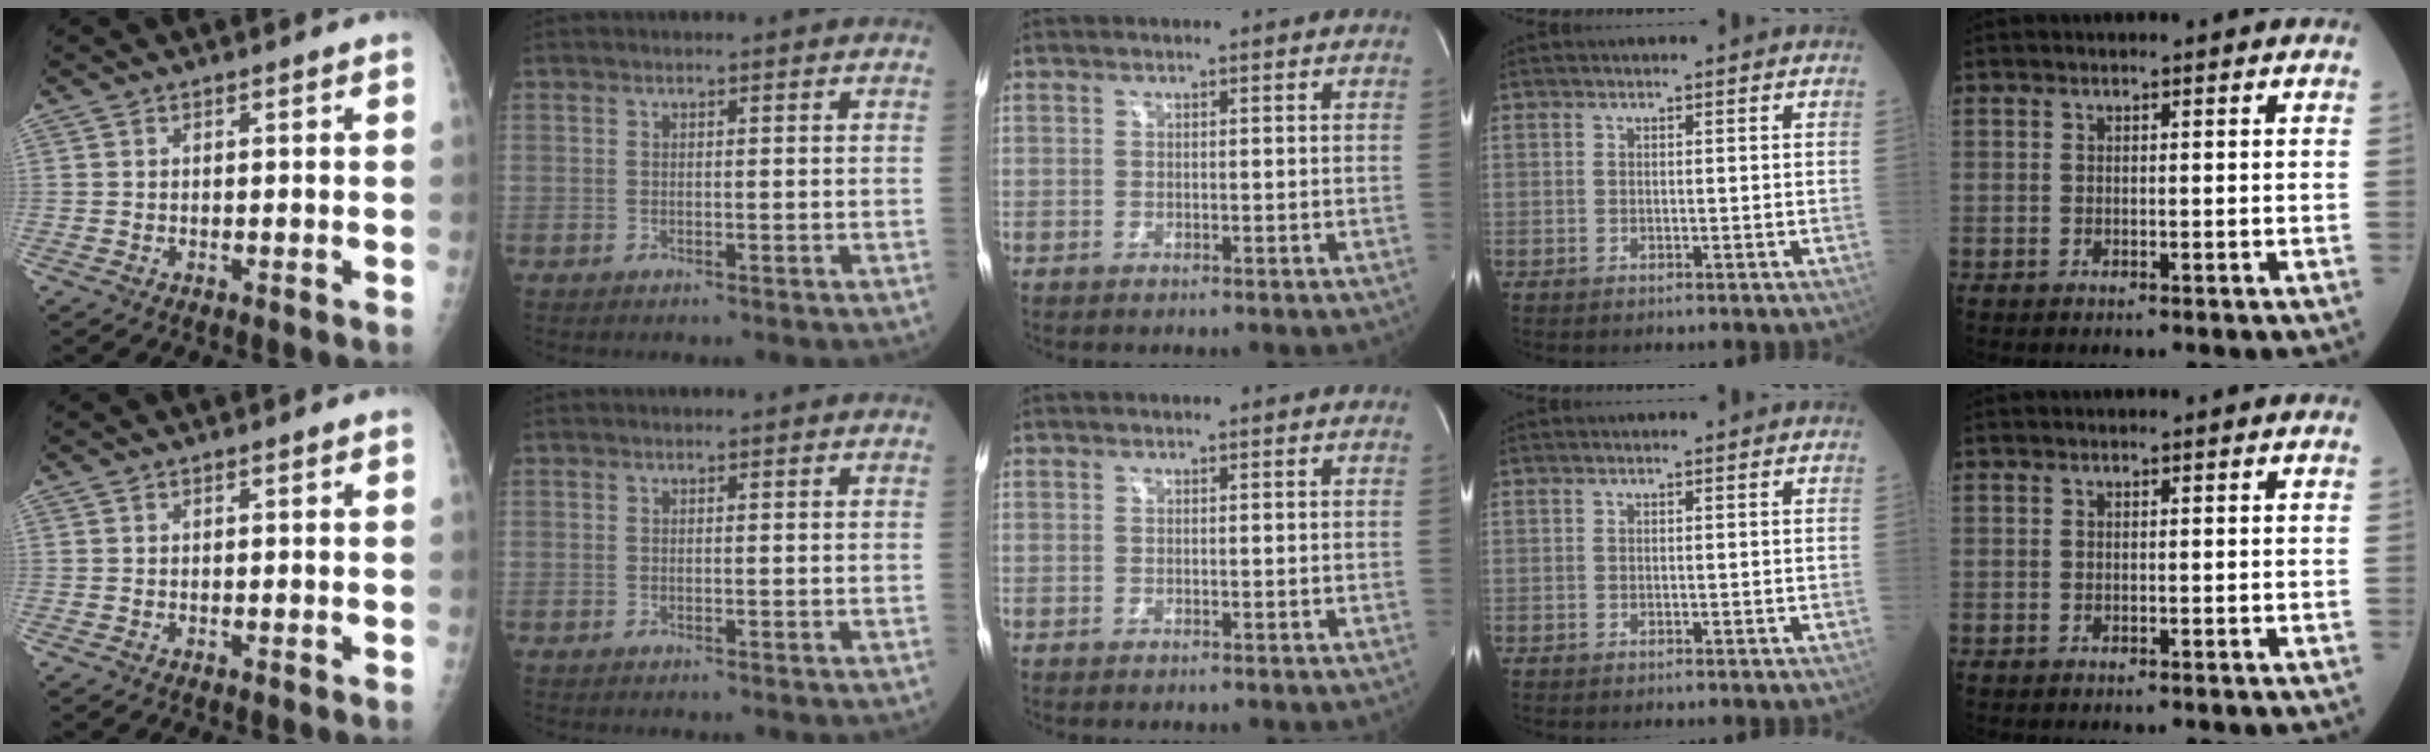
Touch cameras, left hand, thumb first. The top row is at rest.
{}